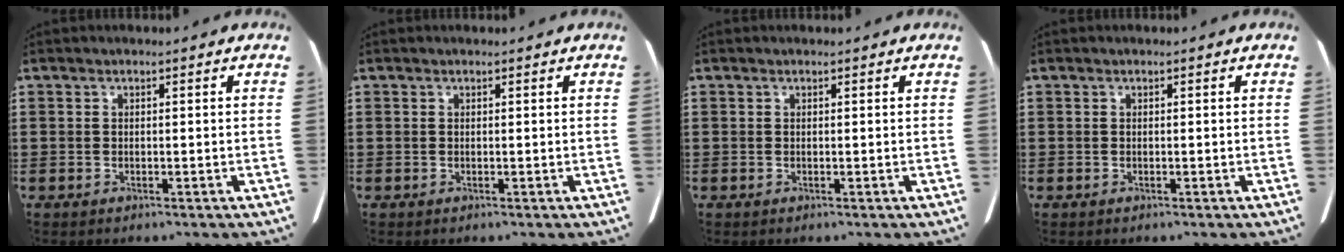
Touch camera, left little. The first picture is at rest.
{"total": 0.0}
{"total": 0.0}
{"total": 0.0}